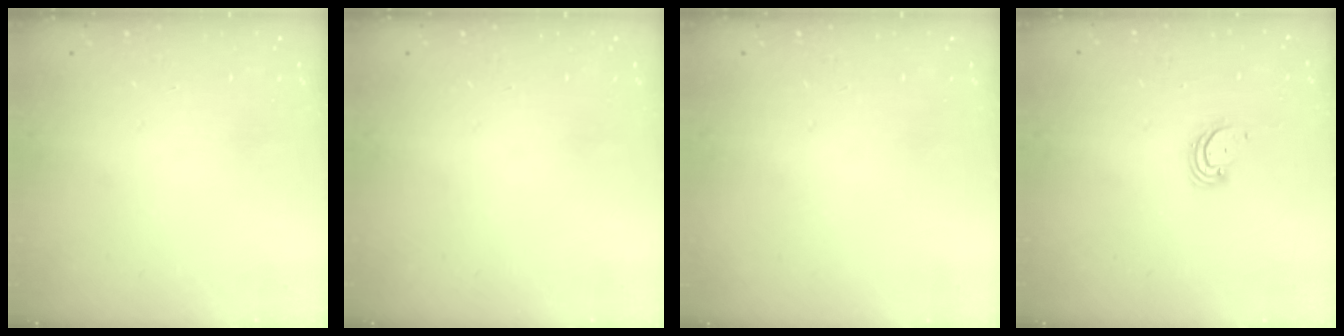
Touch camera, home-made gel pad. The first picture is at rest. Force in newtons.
{"total": 0.0}
{"total": 0.0}
{"total": 2.8, "press": 2.8, "slide": 0.2}